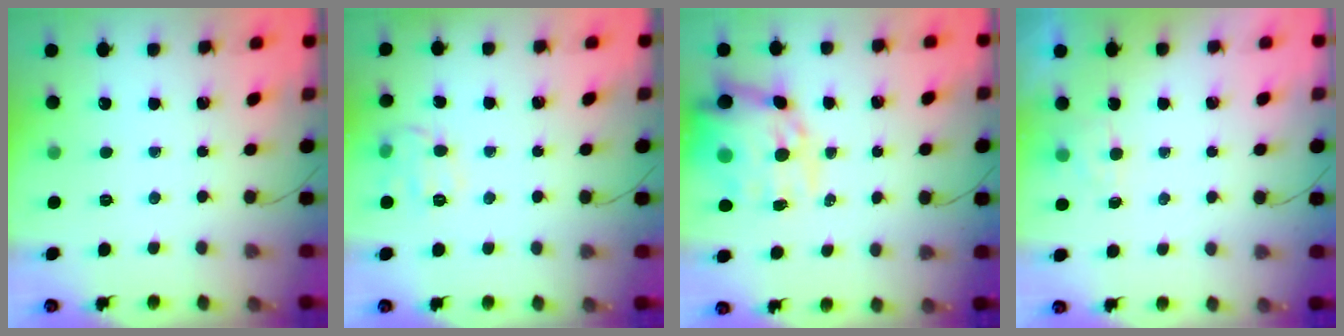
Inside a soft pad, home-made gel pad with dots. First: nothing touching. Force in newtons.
{"total": 9.4, "press": 9.3, "slide": 0.9}
{"total": 19.4, "press": 18.8, "slide": 4.8}
{"total": 4.1, "press": 4.0, "slide": 1.2}